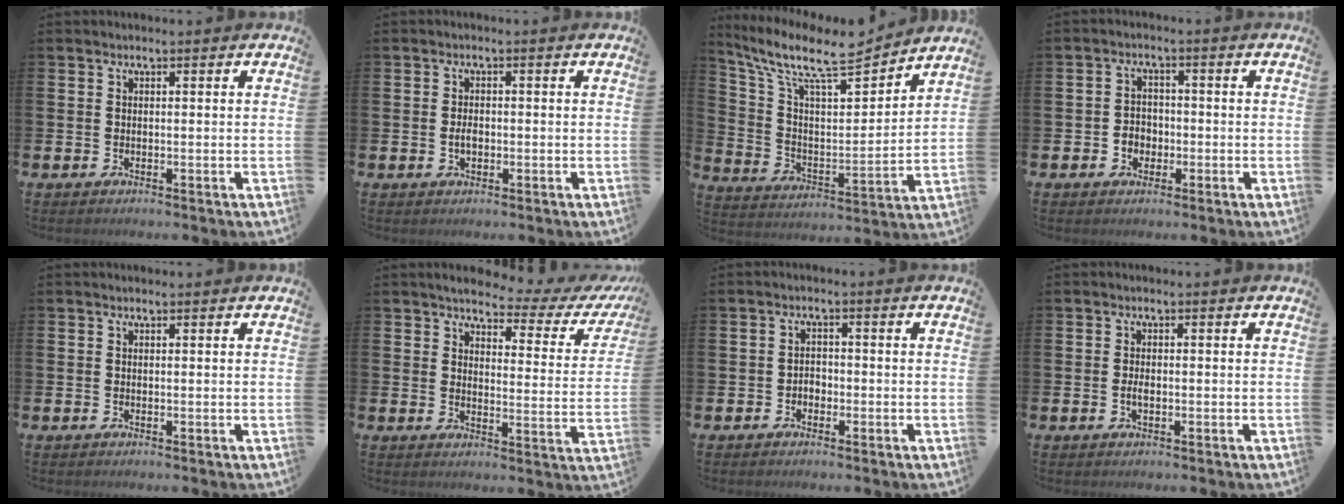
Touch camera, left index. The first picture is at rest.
{"total": 1.8, "force": [-0.3, 1.1, 1.4], "torque": [-0.026, 0.004, -0.008]}
{"total": 11.0, "force": [9.0, 2.7, 5.7], "torque": [-0.137, -0.060, 0.149]}
{"total": 2.7, "force": [-1.0, 2.3, 0.9], "torque": [-0.014, 0.004, -0.027]}
{"total": 0.0}
{"total": 3.9, "force": [3.4, 1.1, 1.5], "torque": [-0.041, -0.027, 0.050]}
{"total": 1.7, "force": [-1.0, 1.3, 0.5], "torque": [-0.012, 0.004, -0.022]}
{"total": 1.4, "force": [-0.3, 0.7, 1.2], "torque": [-0.022, 0.002, -0.007]}